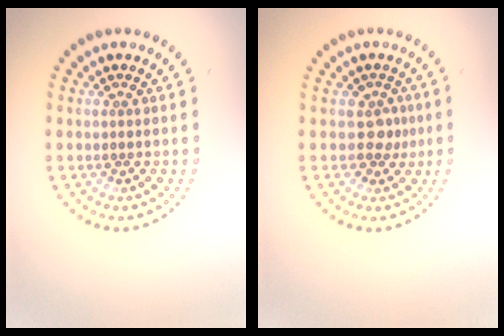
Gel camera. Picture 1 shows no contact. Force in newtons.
{"total": 1.9, "press": 1.4, "slide": 1.2}